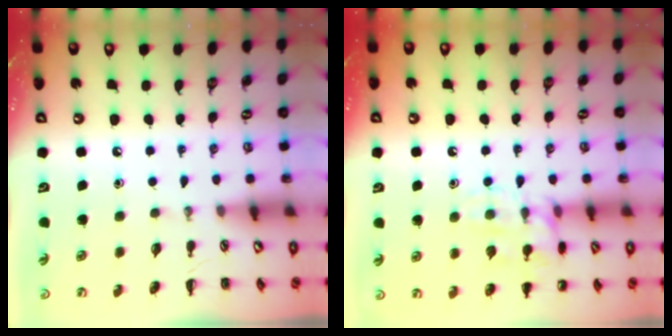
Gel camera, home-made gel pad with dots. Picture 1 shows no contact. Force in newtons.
{"total": 13.3, "press": 13.2, "slide": 0.7}